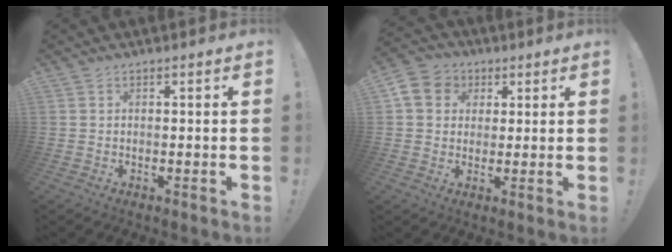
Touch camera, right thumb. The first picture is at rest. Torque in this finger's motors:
{"motor_torque": [0.01, 0.01, 0.21, 0.21, 0.00]}